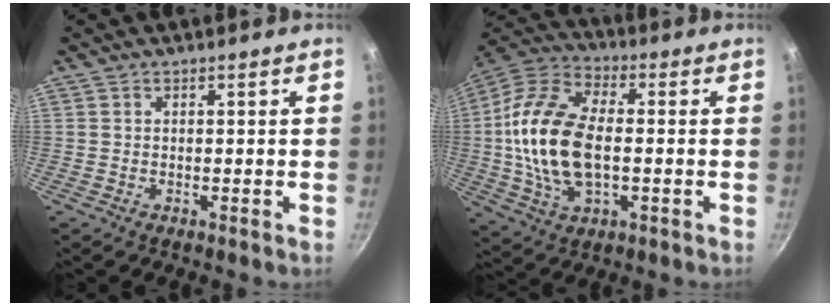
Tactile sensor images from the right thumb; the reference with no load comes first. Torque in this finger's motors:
{"motor_torque": [-0.80, 1.82, 1.91, -0.28, 0.70]}